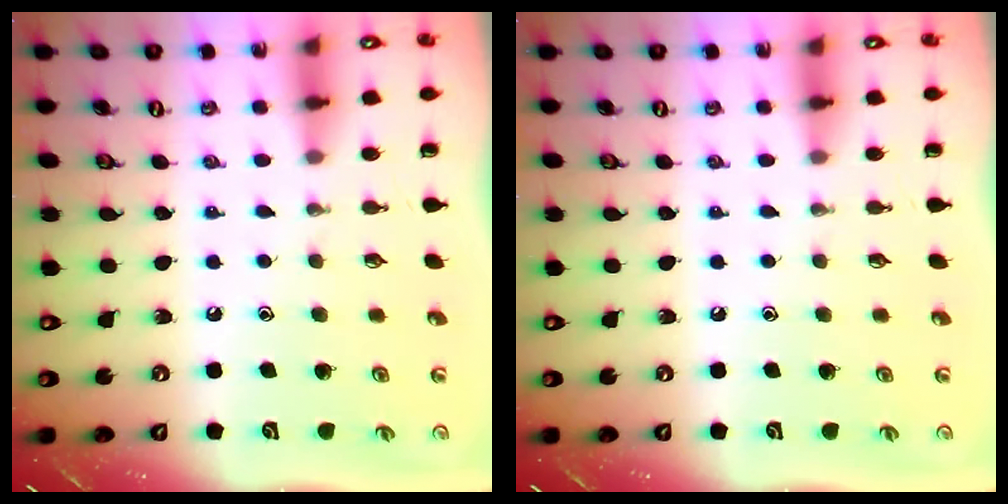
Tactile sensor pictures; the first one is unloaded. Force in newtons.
{"total": 0.0}